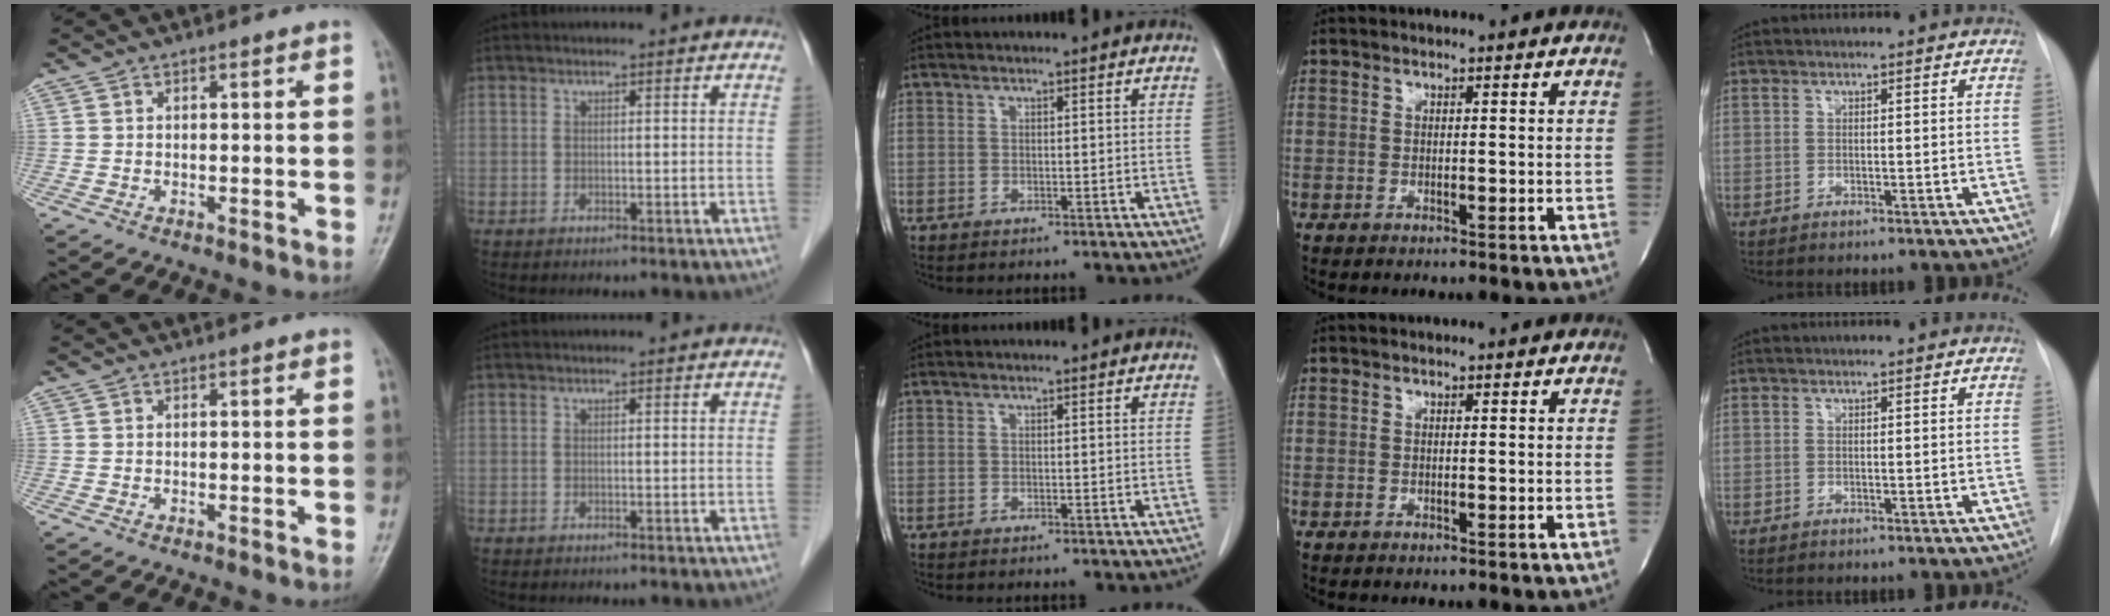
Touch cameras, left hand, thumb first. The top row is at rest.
{}